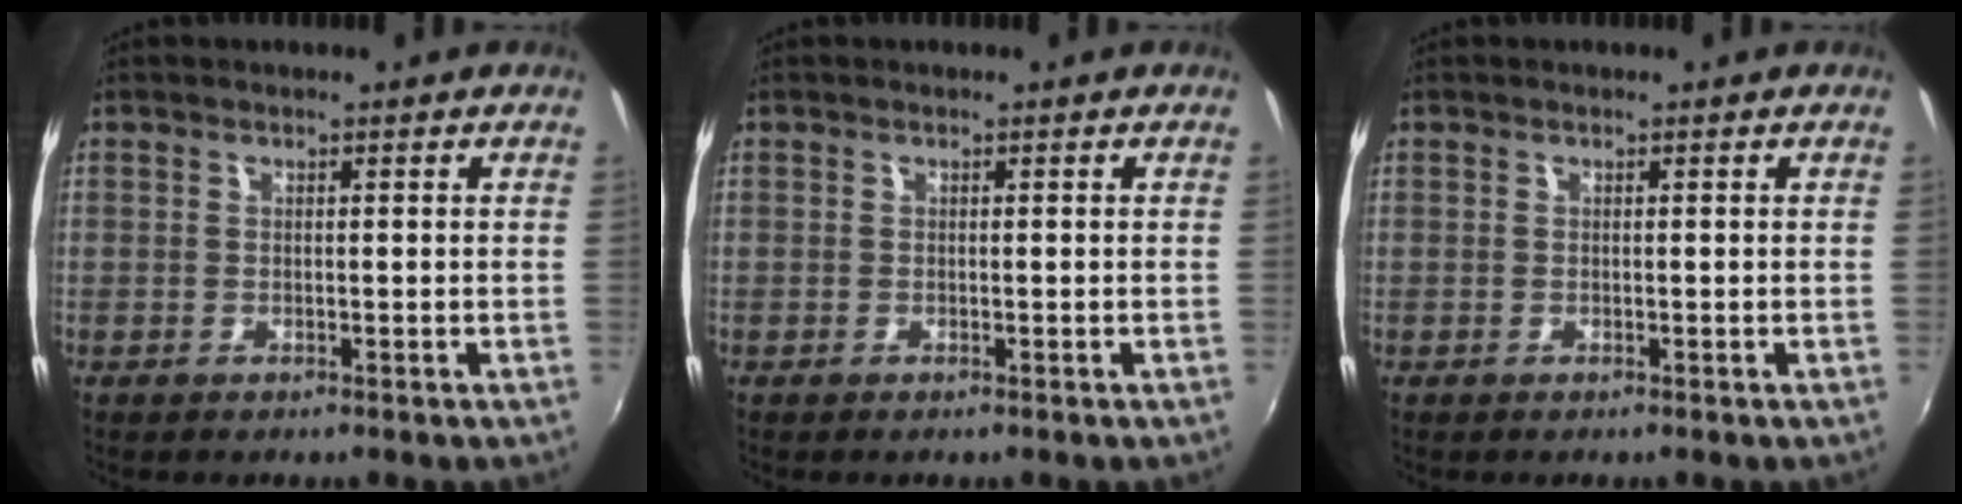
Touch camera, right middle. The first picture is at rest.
{"total": 0.0}
{"total": 0.0}